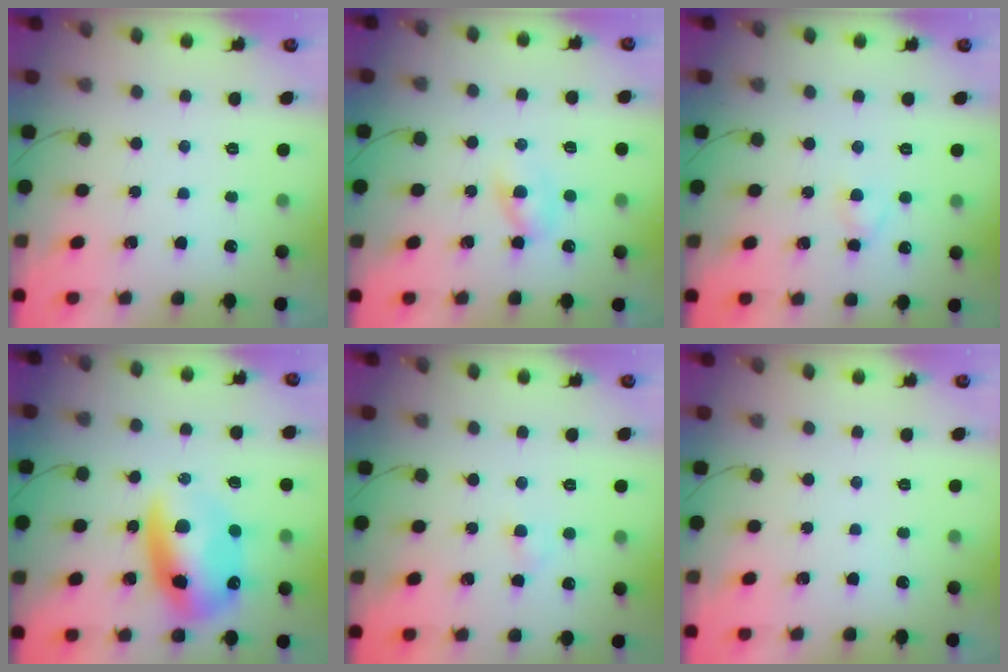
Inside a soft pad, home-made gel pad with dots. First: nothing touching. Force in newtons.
{"total": 2.6, "press": 2.4, "slide": 1.0}
{"total": 2.4, "press": 2.2, "slide": 1.0}
{"total": 13.4, "press": 13.1, "slide": 2.9}
{"total": 2.4, "press": 2.2, "slide": 1.0}
{"total": 0.0}